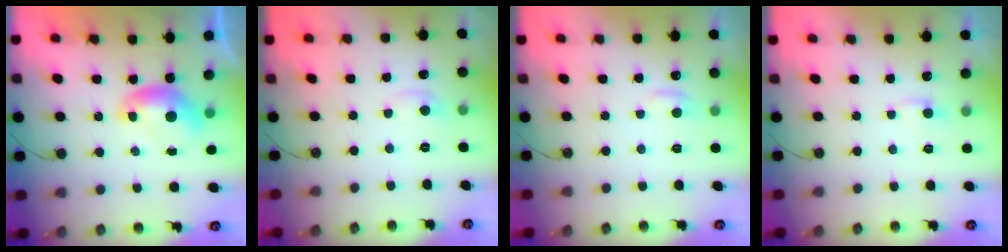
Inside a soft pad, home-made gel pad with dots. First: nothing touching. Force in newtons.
{"total": 0.6, "press": 0.0, "slide": 0.6}
{"total": 0.9, "press": 0.7, "slide": 0.6}
{"total": 1.8, "press": 1.7, "slide": 0.5}